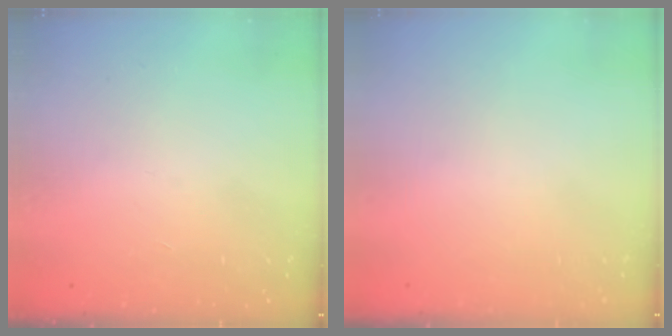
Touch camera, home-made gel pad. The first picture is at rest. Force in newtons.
{"total": 0.0}